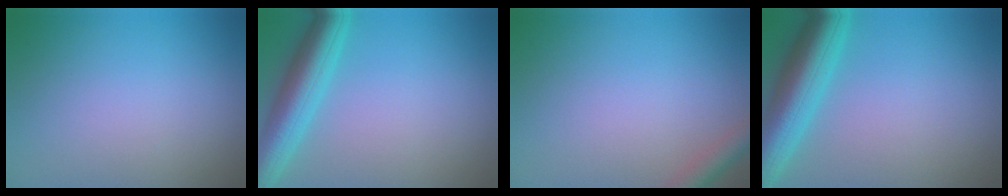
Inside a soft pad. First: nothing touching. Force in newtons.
{"total": 6.1, "press": 6.1, "slide": 0.3}
{"total": 2.2, "press": 2.2, "slide": 0.2}
{"total": 7.5, "press": 7.5, "slide": 0.4}